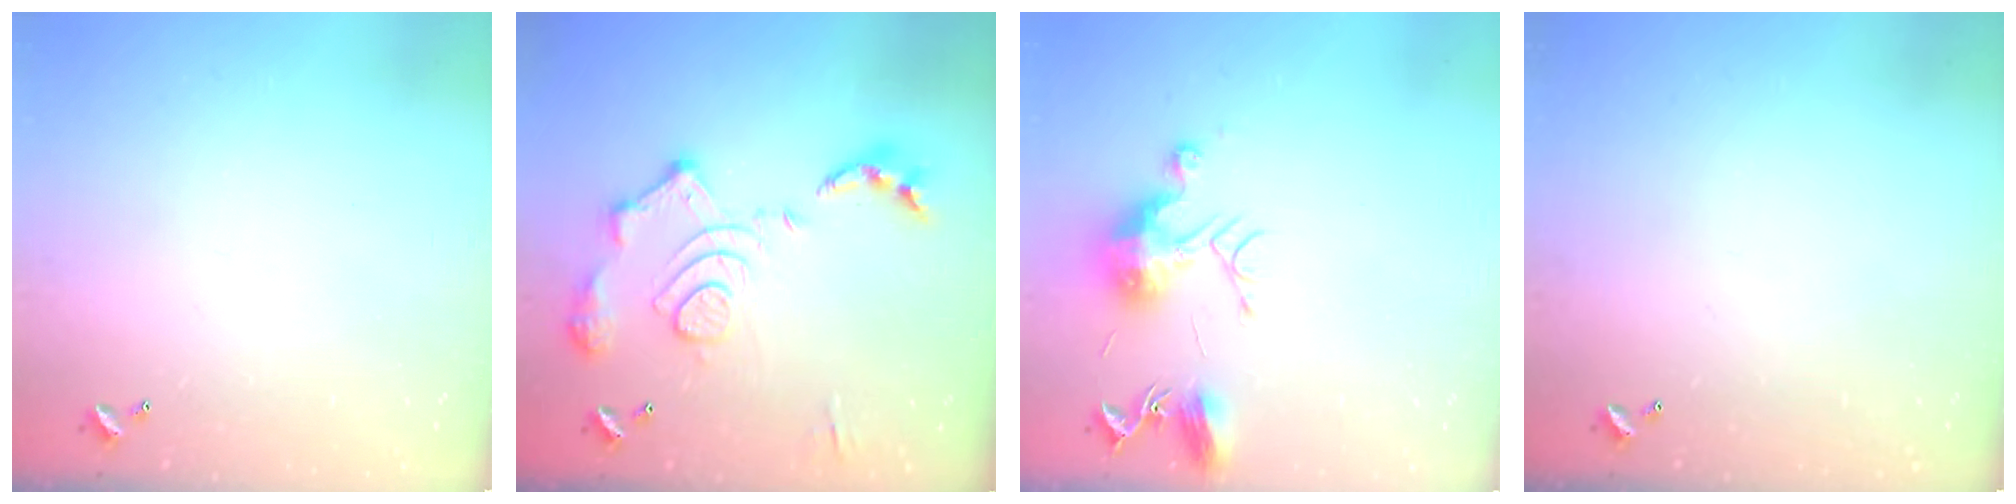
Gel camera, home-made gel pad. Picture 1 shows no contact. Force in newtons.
{"total": 16.6, "press": 16.6, "slide": 1.7}
{"total": 9.6, "press": 9.6, "slide": 0.4}
{"total": 0.0}